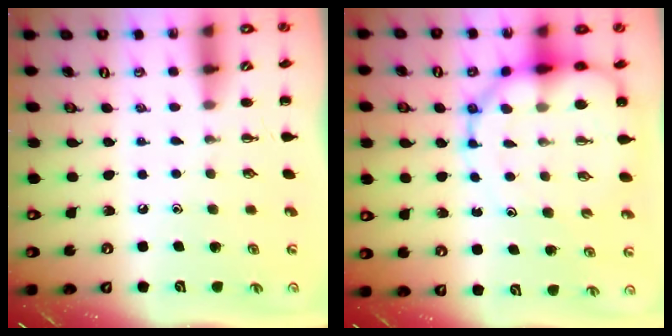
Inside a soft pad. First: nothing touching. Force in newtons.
{"total": 14.1, "press": 13.5, "slide": 4.1}